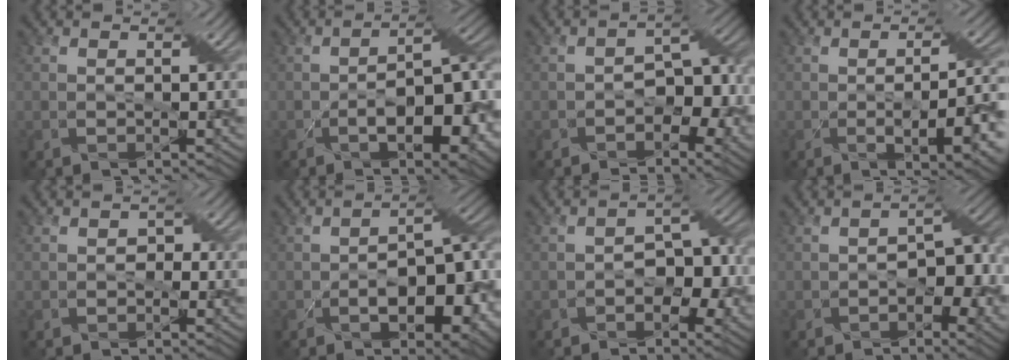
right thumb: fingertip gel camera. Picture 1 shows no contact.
{"total": 12.6, "force": [-3.9, 5.2, 10.8], "torque": [-0.157, -0.020, -0.052]}
{"total": 7.0, "force": [-2.4, 4.4, 4.9], "torque": [-0.056, -0.003, -0.042]}
{"total": 9.7, "force": [-2.1, 3.4, 8.8], "torque": [-0.117, -0.016, -0.020]}
{"total": 0.9, "force": [-0.3, 0.8, 0.2], "torque": [-0.004, -0.001, -0.008]}
{"total": 11.8, "force": [-3.5, 5.8, 9.7], "torque": [-0.135, -0.022, -0.045]}
{"total": 6.4, "force": [-2.2, 4.0, 4.4], "torque": [-0.050, 0.000, -0.041]}
{"total": 8.0, "force": [-2.3, 4.5, 6.2], "torque": [-0.071, -0.009, -0.030]}